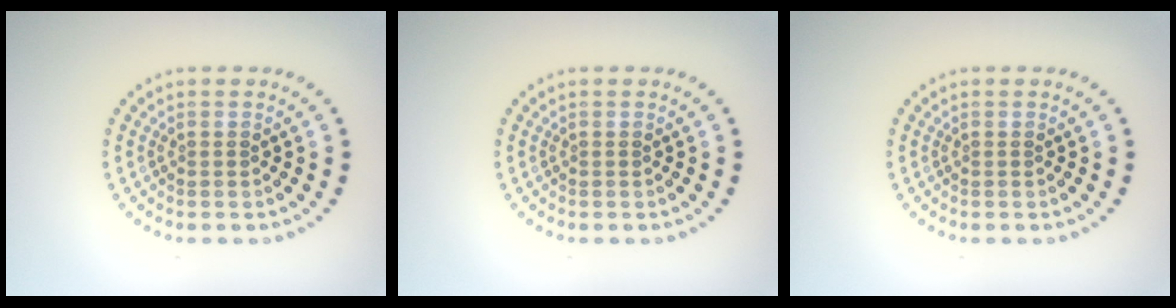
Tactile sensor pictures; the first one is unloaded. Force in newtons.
{"total": 0.0}
{"total": 0.0}